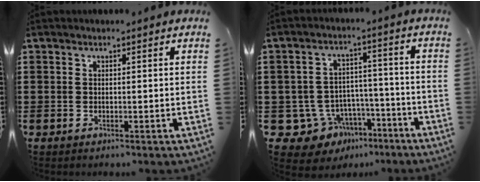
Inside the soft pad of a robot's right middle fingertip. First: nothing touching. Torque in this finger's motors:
{"motor_torque": [0.28, 0.21, 0.01, -0.02]}